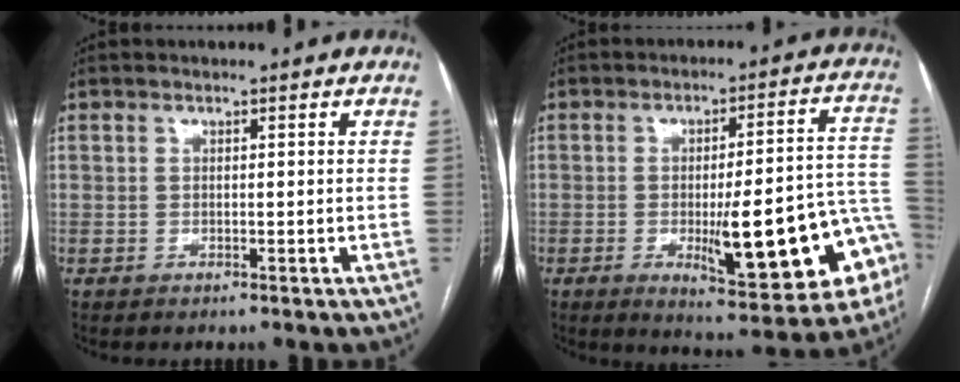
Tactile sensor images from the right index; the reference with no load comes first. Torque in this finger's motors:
{"motor_torque": [1.31, -0.83, 0.49, 0.16]}